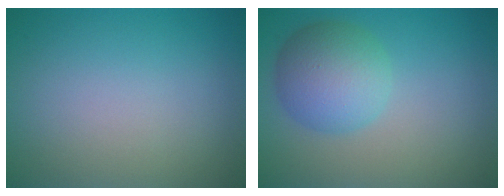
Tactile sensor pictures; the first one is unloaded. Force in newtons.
{"total": 5.1, "press": 5.1, "slide": 0.2}